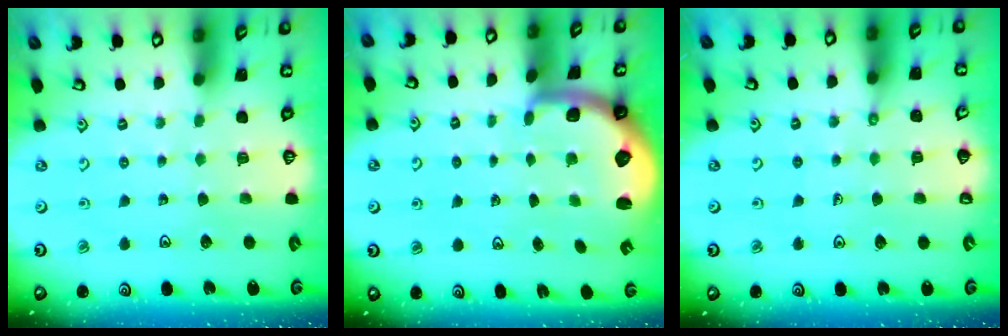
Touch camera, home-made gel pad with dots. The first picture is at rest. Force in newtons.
{"total": 1.7, "press": 1.7, "slide": 0.4}
{"total": 2.3, "press": 2.3, "slide": 0.5}